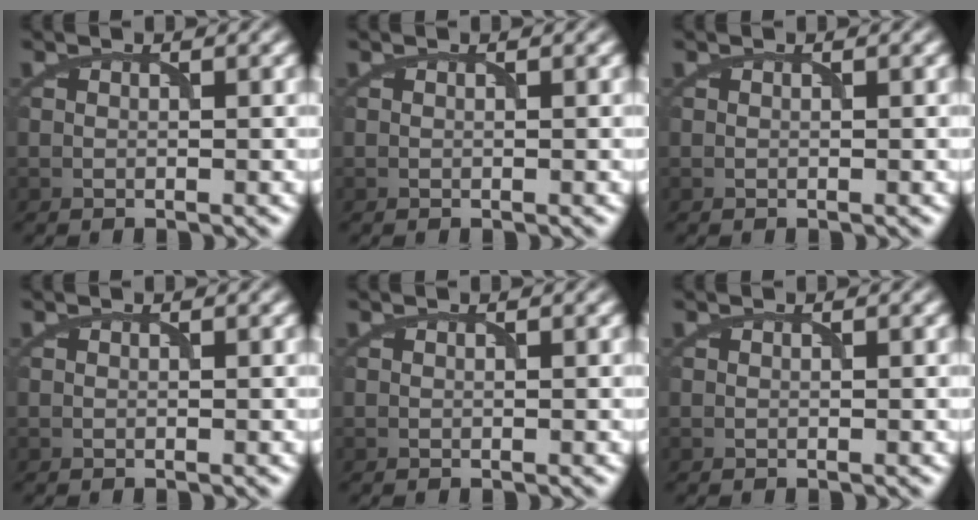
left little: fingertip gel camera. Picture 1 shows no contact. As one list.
[{"total": 0.0}, {"total": 0.0}, {"total": 0.0}, {"total": 0.0}, {"total": 0.0}]